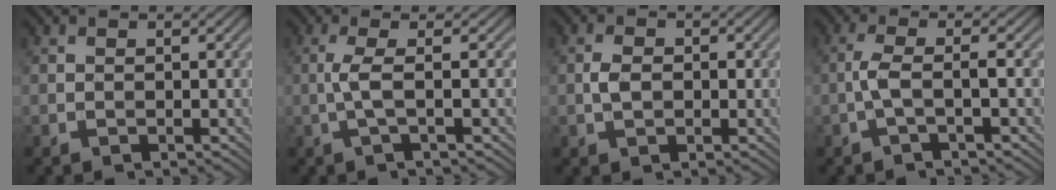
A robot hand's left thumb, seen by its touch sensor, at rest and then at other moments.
{"total": 3.2, "force": [-0.2, 0.5, 3.1], "torque": [-0.060, 0.006, -0.018]}
{"total": 2.4, "force": [-0.1, 1.6, 1.8], "torque": [-0.039, 0.001, -0.004]}
{"total": 3.1, "force": [-0.8, 0.4, 3.0], "torque": [-0.060, 0.010, -0.031]}